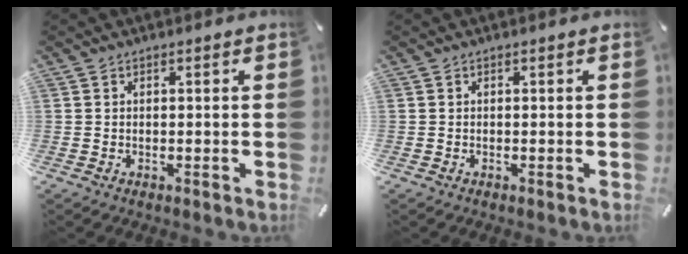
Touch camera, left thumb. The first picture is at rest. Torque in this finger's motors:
{"motor_torque": [-0.01, -0.01, 0.00, -0.10, 0.00]}